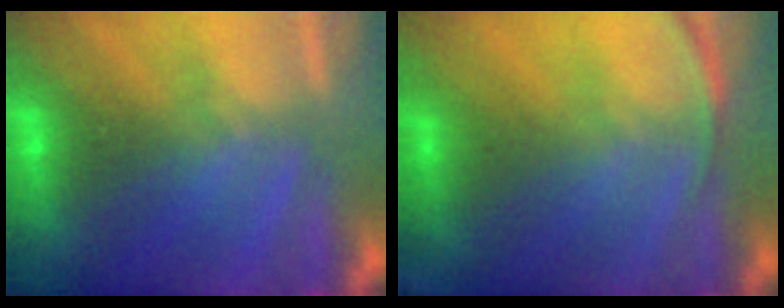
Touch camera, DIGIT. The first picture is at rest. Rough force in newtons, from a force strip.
{"total": 2.4}